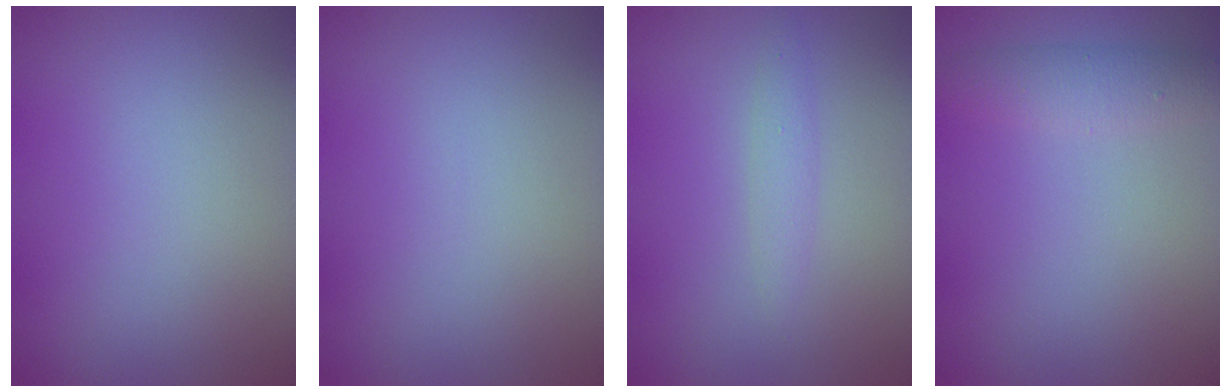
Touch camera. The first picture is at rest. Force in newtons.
{"total": 0.0}
{"total": 1.4, "press": 1.4, "slide": 0.0}
{"total": 2.1, "press": 2.1, "slide": 0.1}